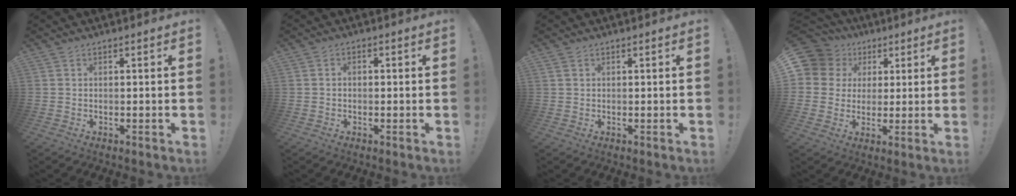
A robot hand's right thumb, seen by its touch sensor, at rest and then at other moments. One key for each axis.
{"total": 1.3, "fx": -0.8, "fy": 0.7, "fz": 0.8, "tx": -0.018, "ty": 0.006, "tz": -0.014}
{"total": 0.5, "fx": 0.3, "fy": 0.4, "fz": 0.1, "tx": -0.003, "ty": 0.001, "tz": 0.006}
{"total": 9.9, "fx": 3.7, "fy": 8.7, "fz": 2.9, "tx": -0.052, "ty": -0.017, "tz": 0.077}